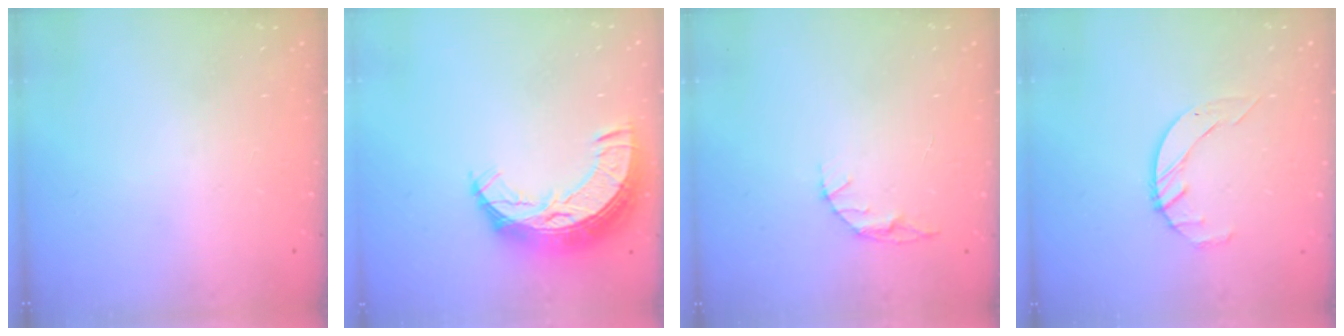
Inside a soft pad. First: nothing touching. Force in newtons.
{"total": 12.4, "press": 12.4, "slide": 1.0}
{"total": 3.5, "press": 3.5, "slide": 0.4}
{"total": 3.4, "press": 3.3, "slide": 0.5}